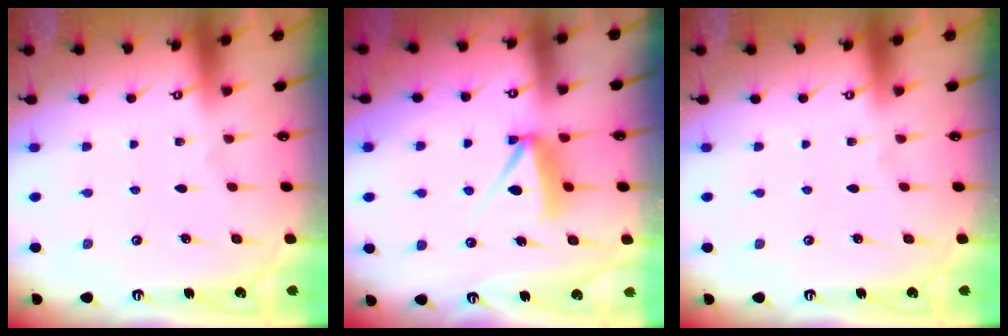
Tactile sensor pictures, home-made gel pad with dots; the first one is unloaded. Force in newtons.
{"total": 7.1, "press": 7.0, "slide": 0.8}
{"total": 0.0}